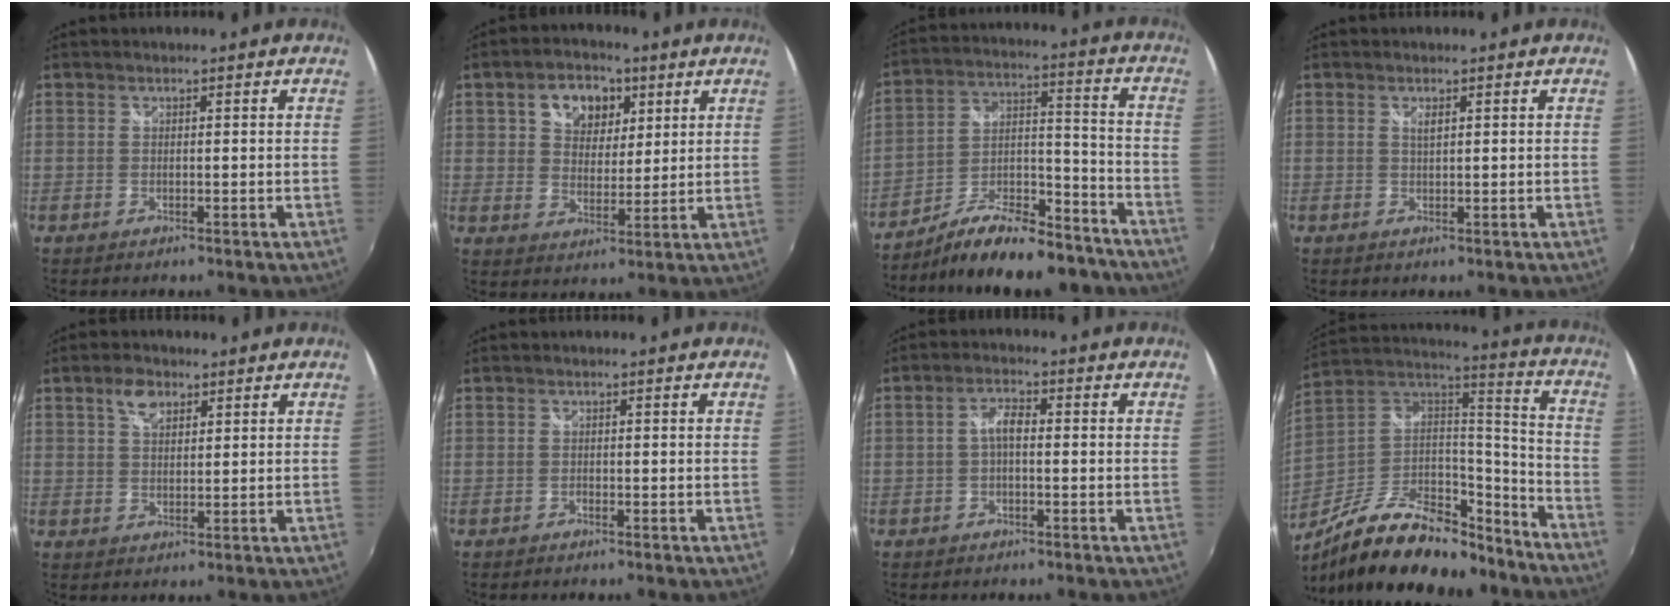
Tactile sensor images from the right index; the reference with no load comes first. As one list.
[{"total": 9.3, "force": [3.9, 6.7, 5.1], "torque": [-0.093, 0.022, 0.067]}, {"total": 19.1, "force": [-15.2, 6.4, 9.5], "torque": [-0.161, 0.016, -0.224]}, {"total": 1.0, "force": [0.4, 0.3, 0.9], "torque": [-0.015, 0.001, 0.006]}, {"total": 4.3, "force": [2.4, 2.5, 2.6], "torque": [-0.044, 0.009, 0.044]}, {"total": 0.0}, {"total": 3.0, "force": [-0.4, 1.2, 2.7], "torque": [-0.054, 0.010, -0.009]}, {"total": 26.5, "force": [-18.7, 11.3, 15.0], "torque": [-0.277, 0.011, -0.290]}]